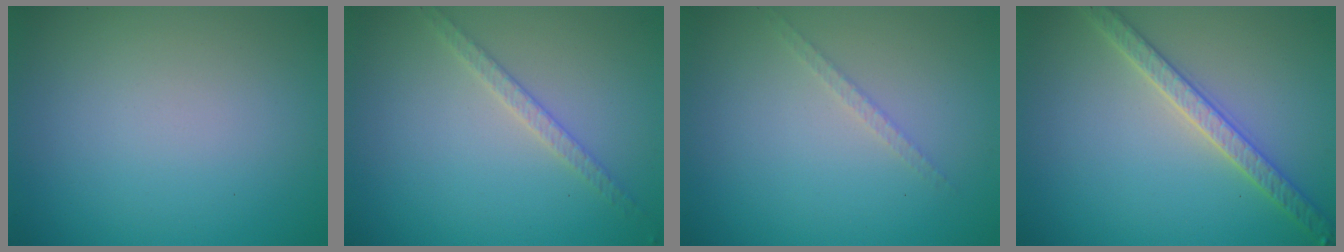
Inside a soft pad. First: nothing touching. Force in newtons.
{"total": 1.9, "press": 1.9, "slide": 0.4}
{"total": 1.1, "press": 1.1, "slide": 0.2}
{"total": 3.8, "press": 3.7, "slide": 0.8}